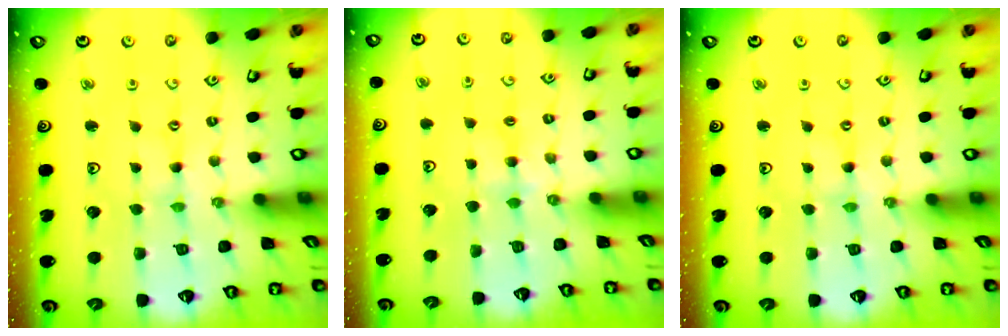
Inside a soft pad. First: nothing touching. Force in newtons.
{"total": 3.7, "press": 3.7, "slide": 0.6}
{"total": 0.0}